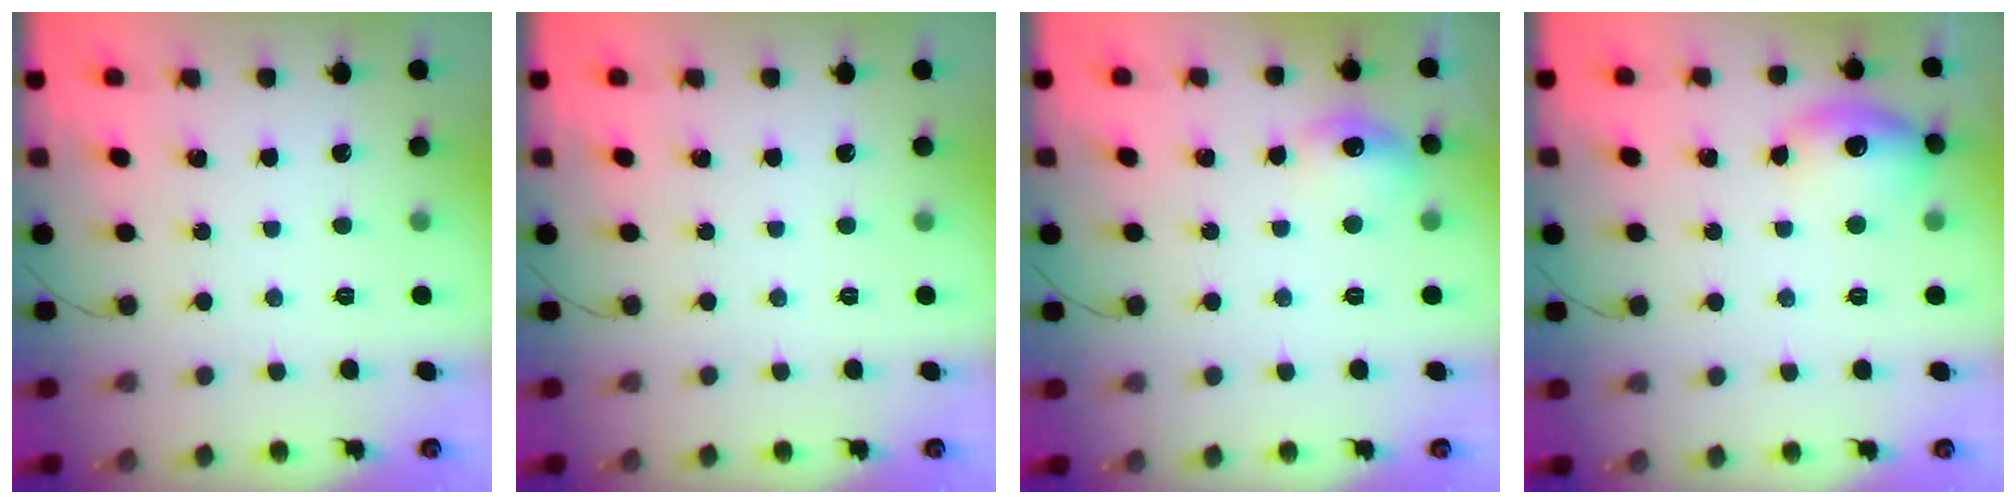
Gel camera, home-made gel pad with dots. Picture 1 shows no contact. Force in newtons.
{"total": 0.0}
{"total": 9.0, "press": 8.9, "slide": 1.0}
{"total": 10.7, "press": 10.6, "slide": 1.2}